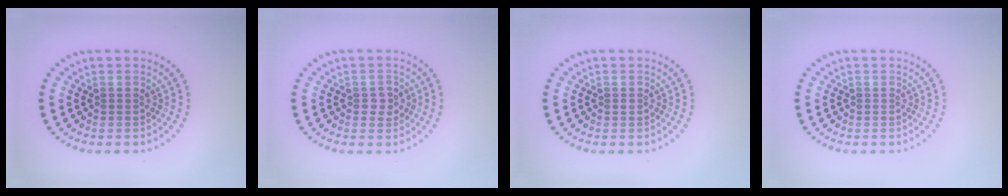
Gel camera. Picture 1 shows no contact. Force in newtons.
{"total": 1.4, "press": 1.4, "slide": 0.2}
{"total": 0.5, "press": 0.4, "slide": 0.3}
{"total": 0.0}